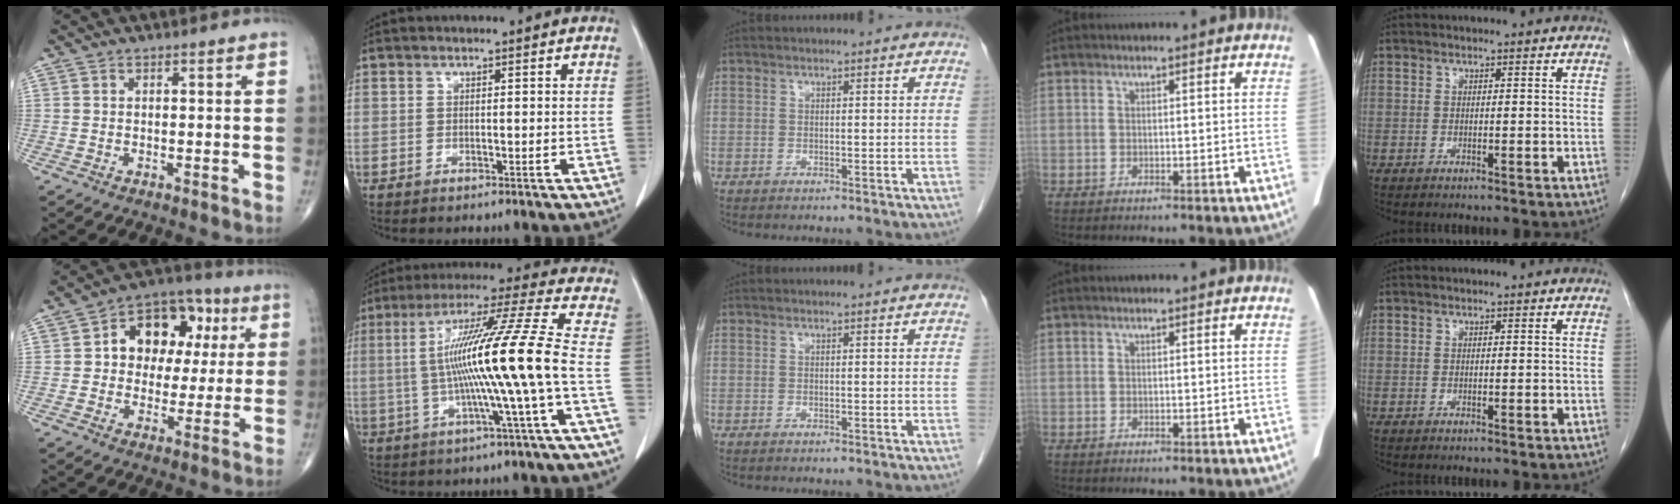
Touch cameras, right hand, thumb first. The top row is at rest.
{"thumb": {"total": 15.0, "force": [3.4, 10.8, 9.8], "torque": [-0.085, 0.017, 0.043]}, "index": {"total": 15.8, "force": [-1.5, -2.4, 15.5], "torque": [-0.272, 0.006, -0.035]}}